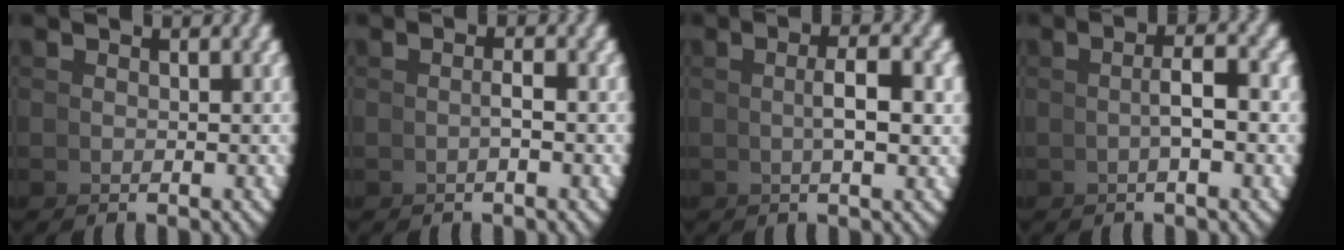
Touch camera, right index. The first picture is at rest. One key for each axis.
{"total": 1.0, "fx": -0.5, "fy": -0.2, "fz": 0.9, "tx": -0.011, "ty": 0.007, "tz": -0.008}
{"total": 2.9, "fx": 0.7, "fy": 0.3, "fz": 2.8, "tx": -0.034, "ty": 0.014, "tz": 0.008}
{"total": 2.4, "fx": 0.2, "fy": 0.2, "fz": 2.4, "tx": -0.025, "ty": 0.020, "tz": -0.001}